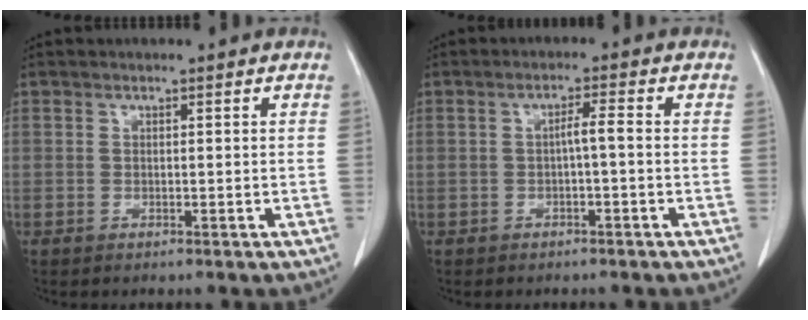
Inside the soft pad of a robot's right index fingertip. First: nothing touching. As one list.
[{"total": 2.6, "force": [-0.2, 0.5, 2.5], "torque": [-0.048, 0.007, -0.002]}]